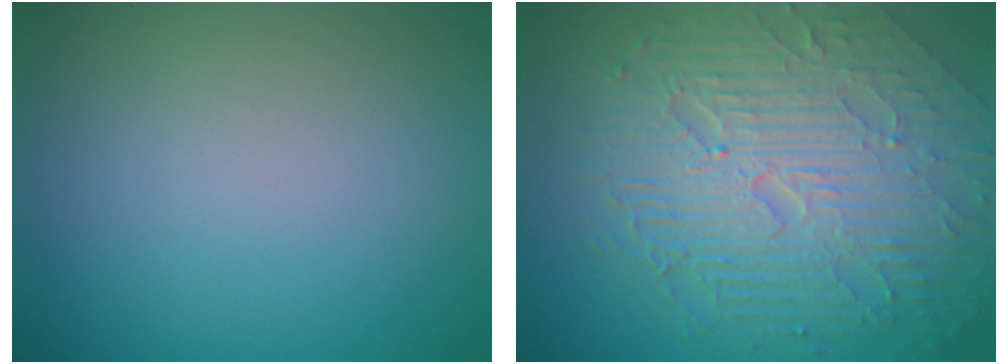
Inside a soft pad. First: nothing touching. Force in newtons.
{"total": 9.5, "press": 6.2, "slide": 7.2}